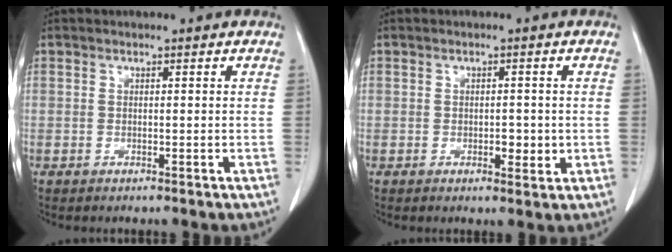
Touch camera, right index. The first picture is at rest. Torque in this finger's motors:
{"motor_torque": [-0.07, 0.26, 0.10, 0.04]}